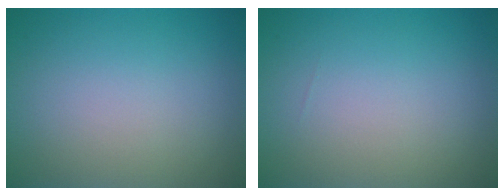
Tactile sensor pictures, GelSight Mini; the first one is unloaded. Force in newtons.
{"total": 0.0}